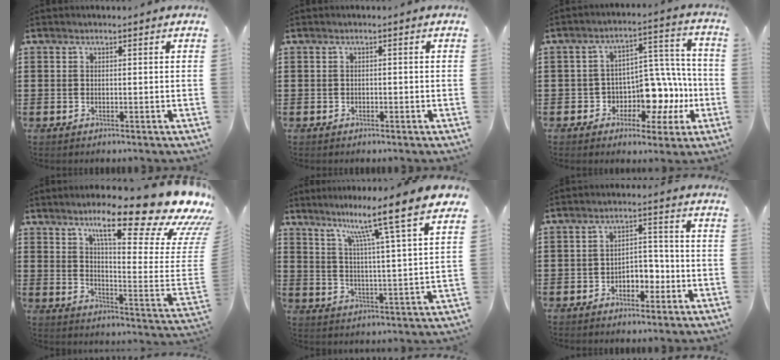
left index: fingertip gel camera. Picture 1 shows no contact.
{"total": 0.6, "force": [-0.4, 0.3, 0.1], "torque": [-0.006, -0.001, -0.009]}
{"total": 8.4, "force": [-2.0, 6.7, 4.7], "torque": [-0.082, -0.005, -0.027]}
{"total": 18.9, "force": [13.3, 2.9, 13.1], "torque": [-0.223, -0.080, 0.212]}
{"total": 11.2, "force": [8.6, -0.5, 7.2], "torque": [-0.143, -0.055, 0.130]}
{"total": 3.9, "force": [-2.3, 2.5, 2.0], "torque": [-0.041, 0.009, -0.049]}